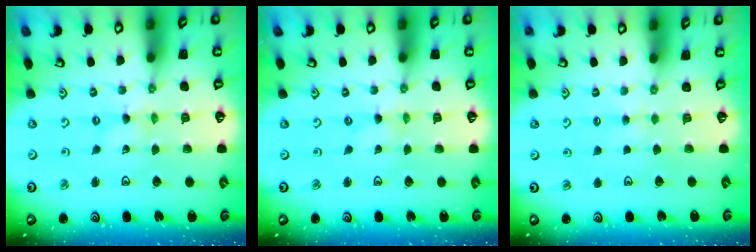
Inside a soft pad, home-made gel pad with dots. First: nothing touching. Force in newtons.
{"total": 0.0}
{"total": 2.7, "press": 2.7, "slide": 0.4}